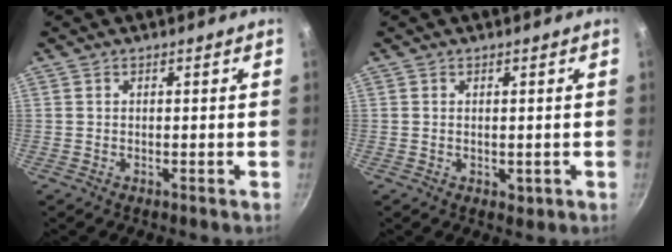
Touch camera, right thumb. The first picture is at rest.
{"total": 1.6, "force": [0.0, 1.0, 1.2], "torque": [-0.015, -0.004, 0.000]}